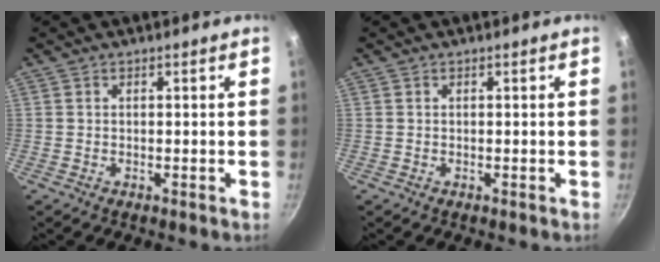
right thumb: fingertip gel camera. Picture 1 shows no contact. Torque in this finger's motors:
{"motor_torque": [-0.21, 0.19, 0.14, 0.13, 0.00]}